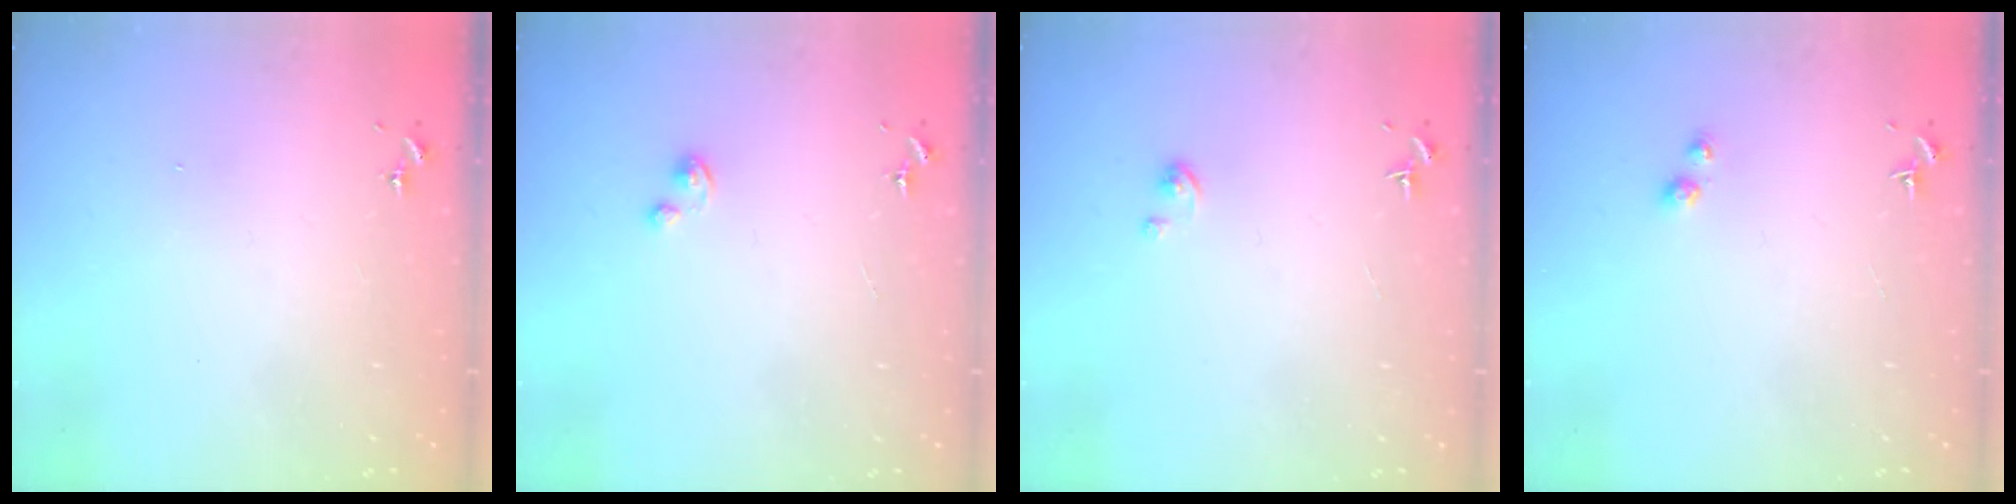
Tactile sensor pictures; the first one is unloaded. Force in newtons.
{"total": 1.9, "press": 1.9, "slide": 0.2}
{"total": 2.1, "press": 2.1, "slide": 0.2}
{"total": 2.8, "press": 2.8, "slide": 0.2}